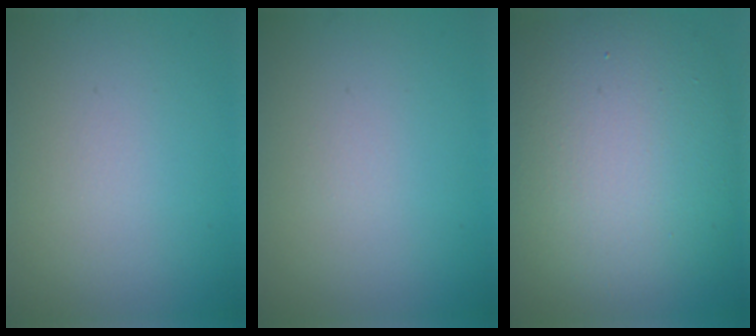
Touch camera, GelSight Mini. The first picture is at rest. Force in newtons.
{"total": 0.0}
{"total": 13.9, "press": 13.9, "slide": 1.0}